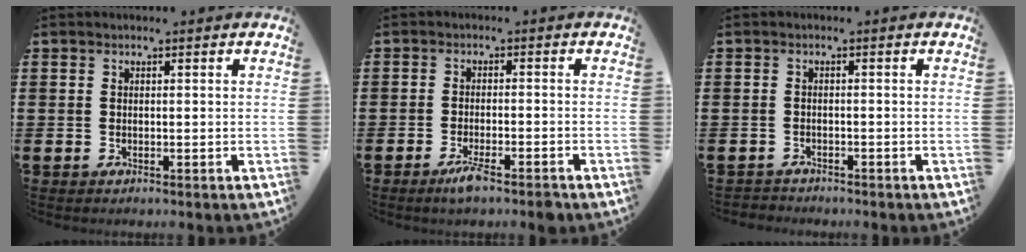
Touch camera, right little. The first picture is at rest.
{"total": 3.2, "force": [-2.1, 0.1, 2.3], "torque": [-0.037, -0.002, -0.036]}
{"total": 0.9, "force": [-0.9, 0.2, -0.1], "torque": [0.000, 0.003, -0.020]}